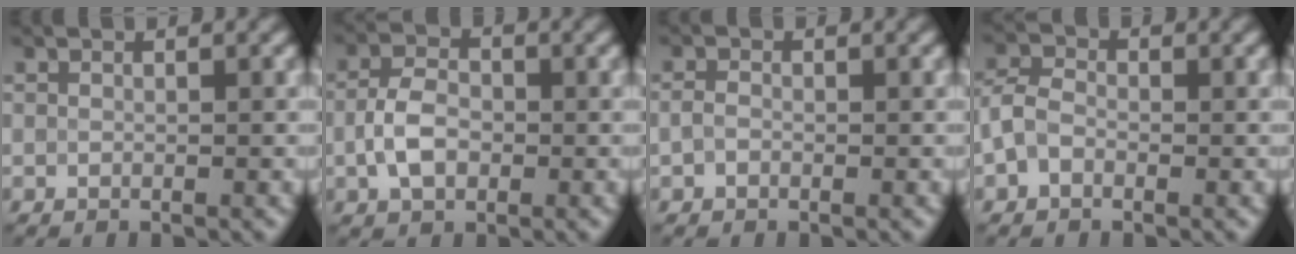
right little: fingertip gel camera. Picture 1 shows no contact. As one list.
[{"total": 3.2, "force": [-0.6, 2.2, 2.3], "torque": [-0.047, 0.003, -0.015]}, {"total": 0.8, "force": [-0.3, 0.6, 0.4], "torque": [-0.010, 0.003, -0.010]}, {"total": 2.1, "force": [-0.8, 1.5, 1.1], "torque": [-0.024, 0.009, -0.027]}]